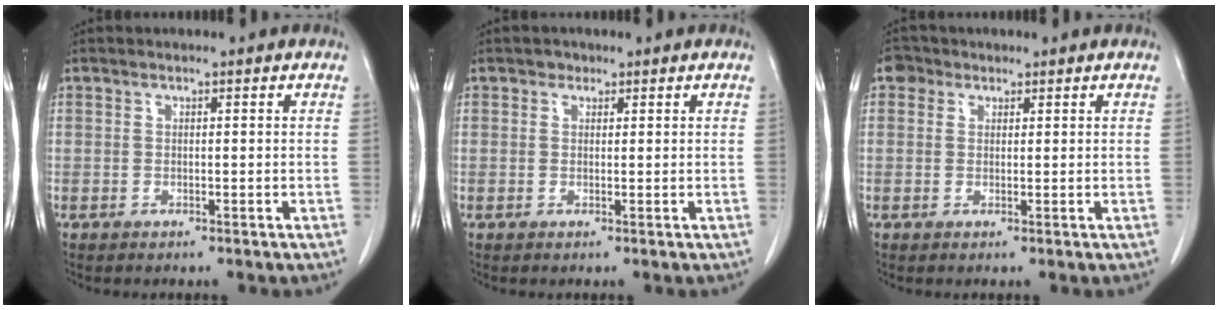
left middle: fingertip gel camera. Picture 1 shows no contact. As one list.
[{"total": 1.0, "force": [0.6, 0.8, 0.1], "torque": [0.003, -0.001, 0.006]}, {"total": 2.3, "force": [1.2, 1.9, 0.5], "torque": [-0.009, 0.009, 0.017]}]